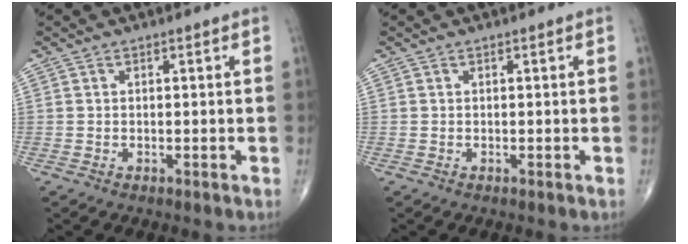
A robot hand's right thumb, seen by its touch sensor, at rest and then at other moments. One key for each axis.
{"total": 0.0}